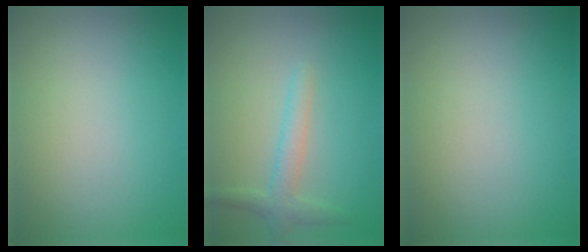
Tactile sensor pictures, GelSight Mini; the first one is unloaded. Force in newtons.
{"total": 2.3, "press": 2.3, "slide": 0.1}
{"total": 0.0}